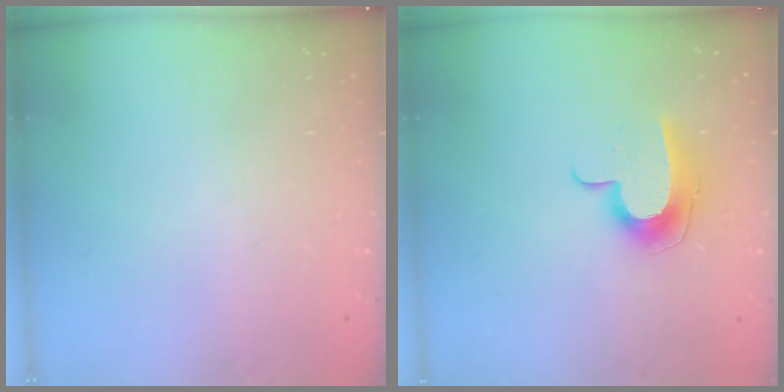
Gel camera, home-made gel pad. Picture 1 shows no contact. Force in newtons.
{"total": 10.2, "press": 10.2, "slide": 0.1}